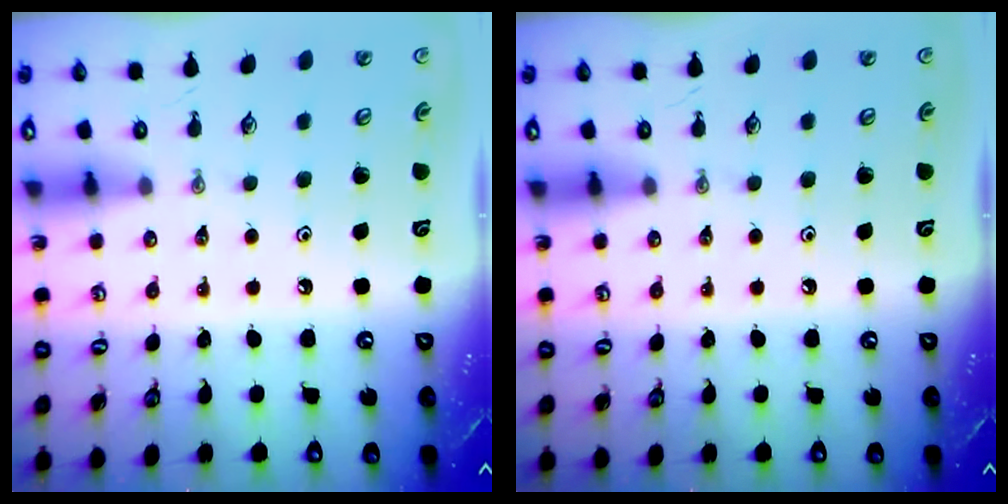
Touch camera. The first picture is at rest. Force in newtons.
{"total": 0.0}